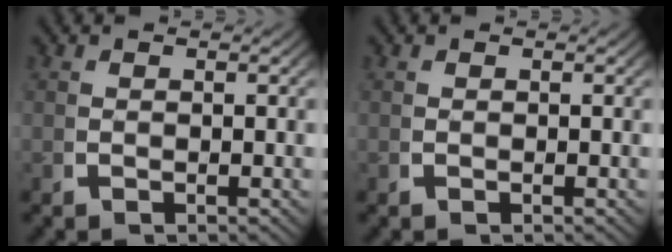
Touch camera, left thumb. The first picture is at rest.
{"total": 0.0}